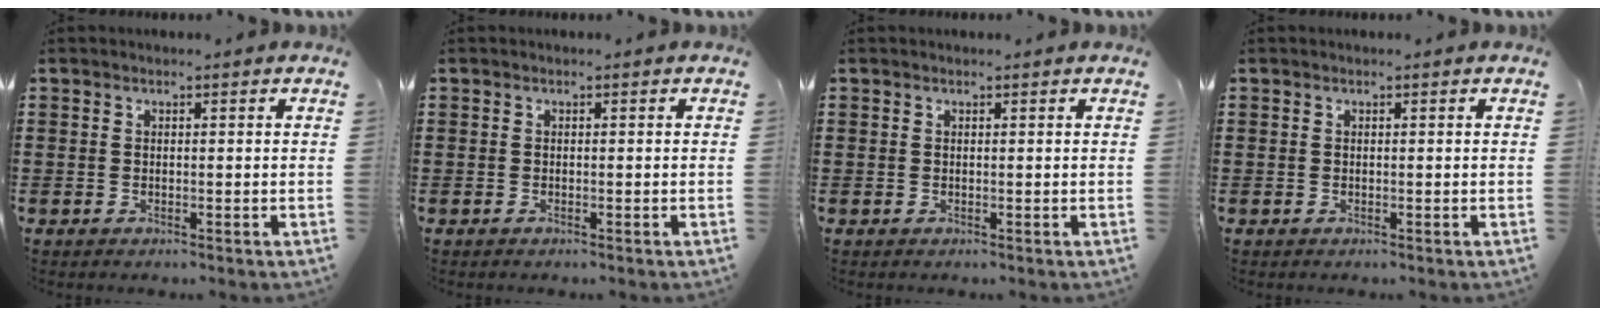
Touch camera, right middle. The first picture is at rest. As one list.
[{"total": 0.0}, {"total": 0.0}, {"total": 0.0}]